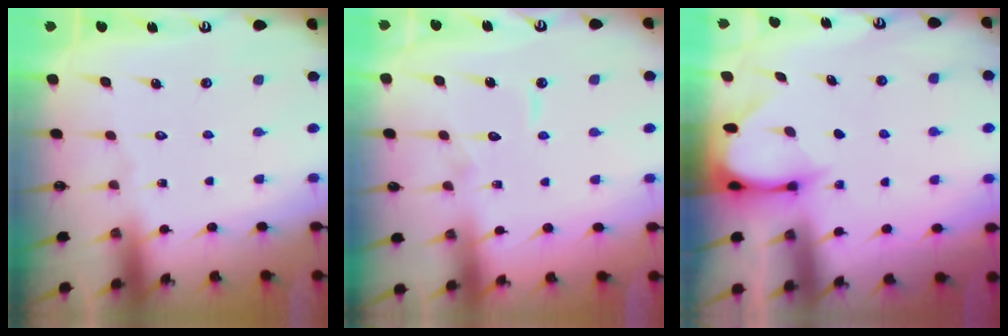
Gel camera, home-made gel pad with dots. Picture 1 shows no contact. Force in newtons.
{"total": 6.0, "press": 6.0, "slide": 0.5}
{"total": 3.3, "press": 3.3, "slide": 0.3}